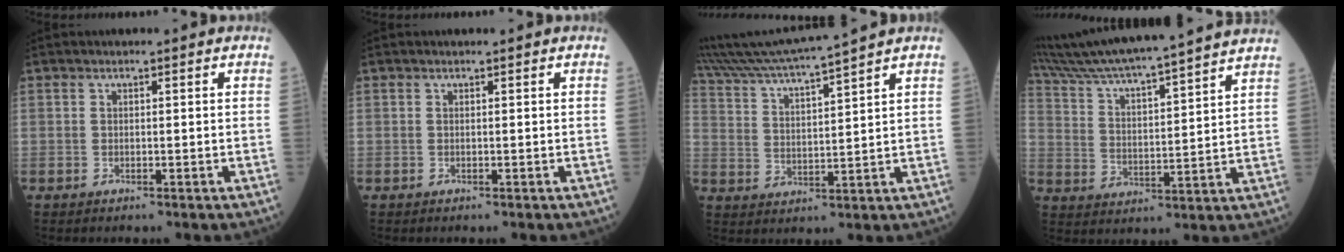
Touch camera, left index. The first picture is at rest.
{"total": 0.0}
{"total": 13.1, "force": [11.6, -2.0, 5.7], "torque": [-0.112, 0.006, 0.197]}
{"total": 22.0, "force": [19.8, -0.7, 9.6], "torque": [-0.174, -0.004, 0.294]}